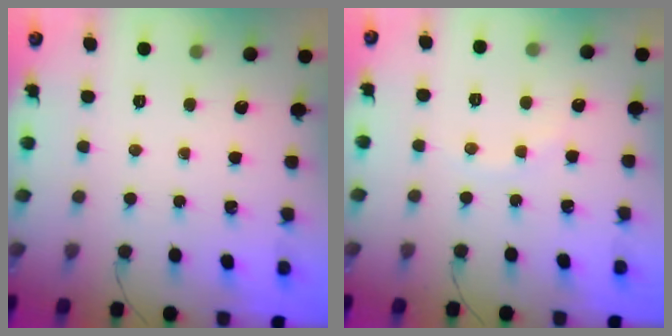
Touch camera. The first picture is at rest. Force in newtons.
{"total": 3.6, "press": 3.5, "slide": 1.0}